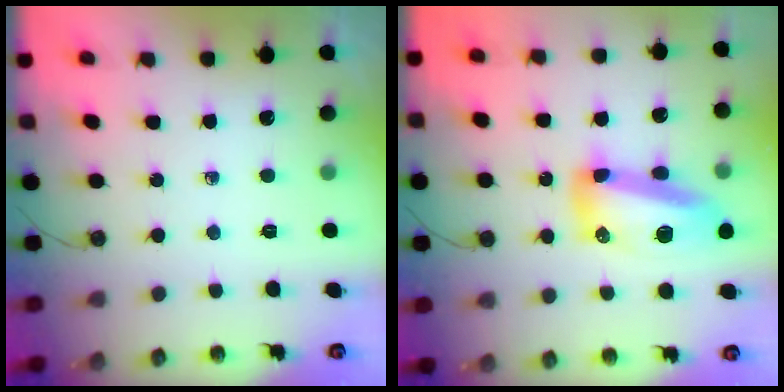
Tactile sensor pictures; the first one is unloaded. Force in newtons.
{"total": 15.4, "press": 15.3, "slide": 1.5}